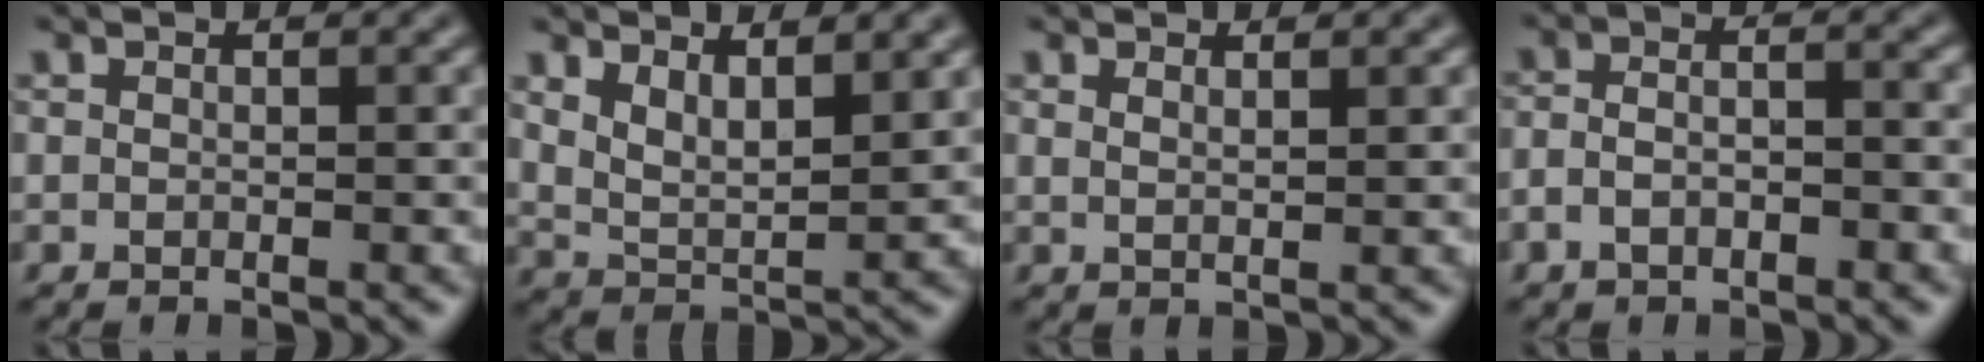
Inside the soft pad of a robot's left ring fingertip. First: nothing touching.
{"total": 4.0, "force": [2.3, 1.6, 2.8], "torque": [-0.061, -0.013, 0.047]}
{"total": 1.3, "force": [0.7, 0.4, 0.9], "torque": [-0.012, -0.002, 0.010]}
{"total": 3.2, "force": [-1.4, 1.5, 2.5], "torque": [-0.045, -0.004, -0.024]}